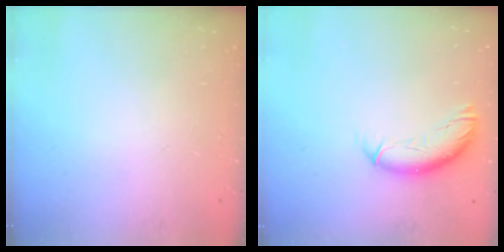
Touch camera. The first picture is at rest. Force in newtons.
{"total": 10.4, "press": 10.3, "slide": 0.9}